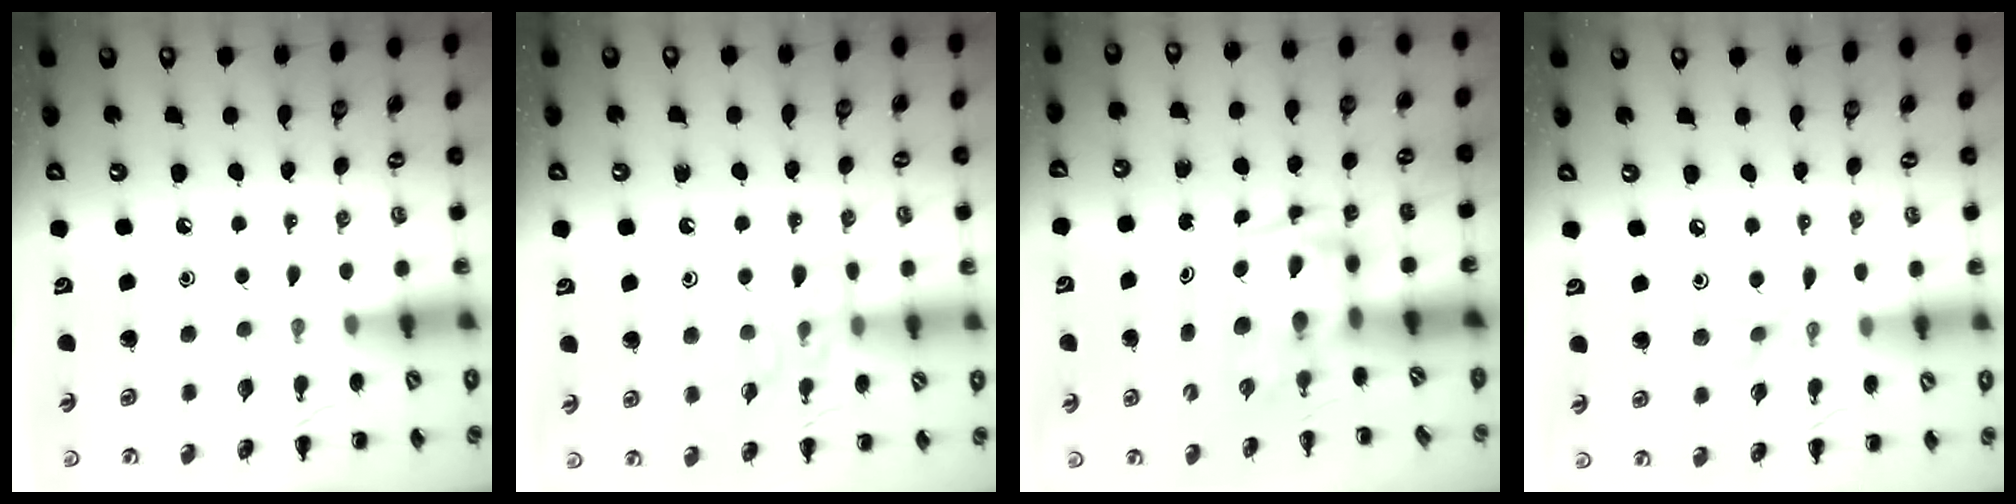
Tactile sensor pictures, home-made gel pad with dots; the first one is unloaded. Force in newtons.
{"total": 10.6, "press": 10.5, "slide": 0.7}
{"total": 3.3, "press": 3.3, "slide": 0.6}
{"total": 5.1, "press": 4.7, "slide": 1.9}